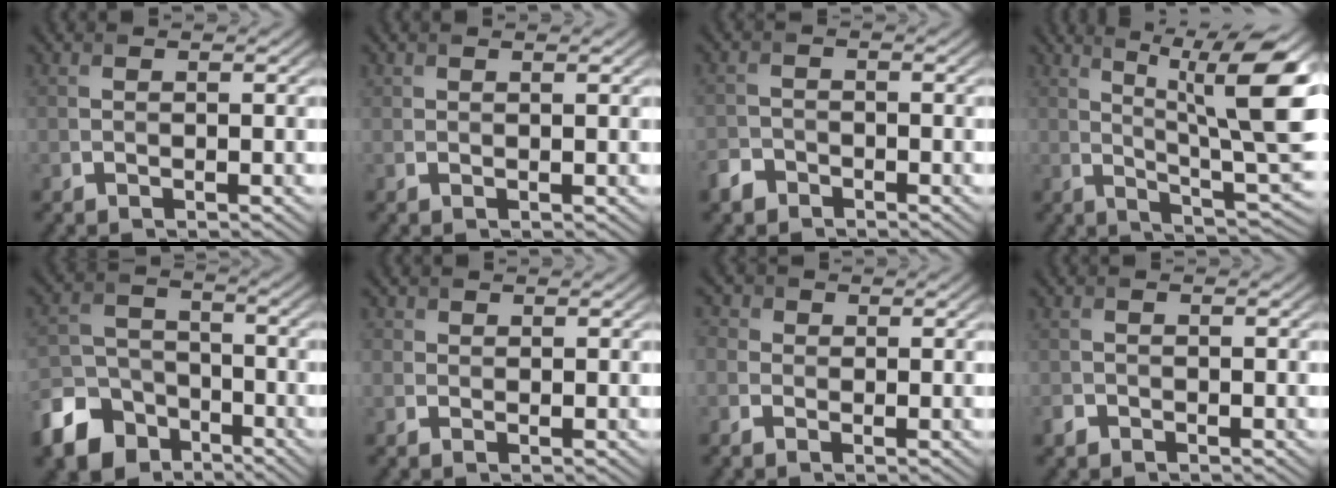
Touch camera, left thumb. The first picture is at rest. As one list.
[{"total": 0.8, "force": [0.7, 0.2, 0.3], "torque": [-0.007, -0.001, 0.014]}, {"total": 2.6, "force": [-2.0, 1.6, 0.8], "torque": [-0.018, -0.003, -0.052]}, {"total": 13.6, "force": [5.1, 3.3, 12.1], "torque": [-0.175, 0.009, 0.081]}, {"total": 10.5, "force": [-6.6, 6.9, 4.4], "torque": [-0.111, -0.025, -0.136]}, {"total": 1.1, "force": [0.3, 1.1, 0.1], "torque": [0.001, -0.002, -0.001]}, {"total": 2.8, "force": [-0.4, 2.5, 1.0], "torque": [-0.031, 0.005, -0.016]}, {"total": 1.2, "force": [-1.0, 0.7, 0.3], "torque": [-0.007, -0.002, -0.023]}]